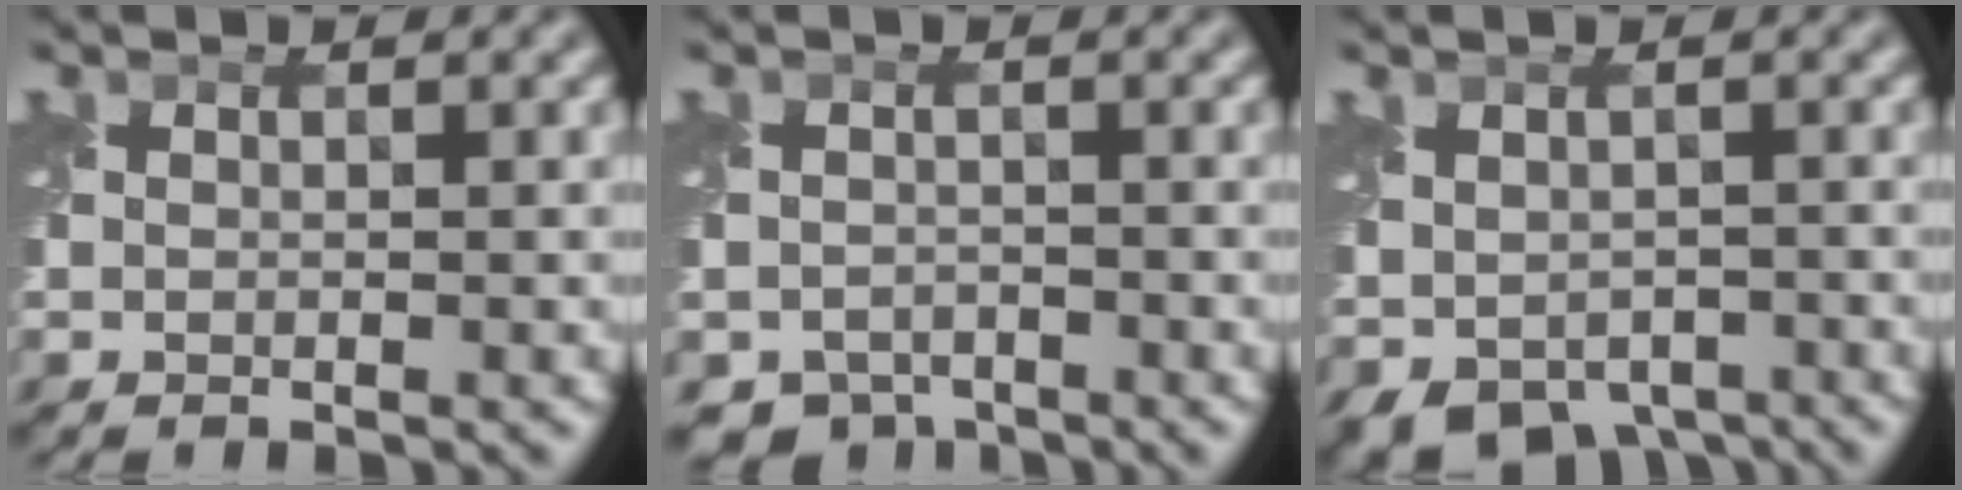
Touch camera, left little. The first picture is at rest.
{"total": 3.3, "force": [-2.6, 1.9, 0.6], "torque": [-0.004, -0.016, -0.048]}
{"total": 6.5, "force": [-3.7, 4.0, 3.5], "torque": [-0.061, -0.033, -0.049]}